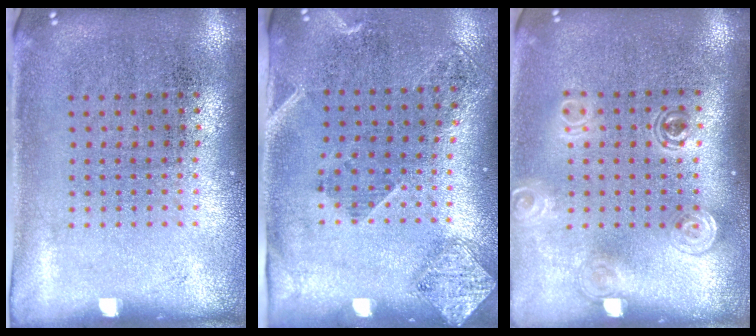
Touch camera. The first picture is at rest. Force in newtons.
{"total": 1.7, "press": 1.3, "slide": 1.1}
{"total": 1.6, "press": 1.3, "slide": 0.9}